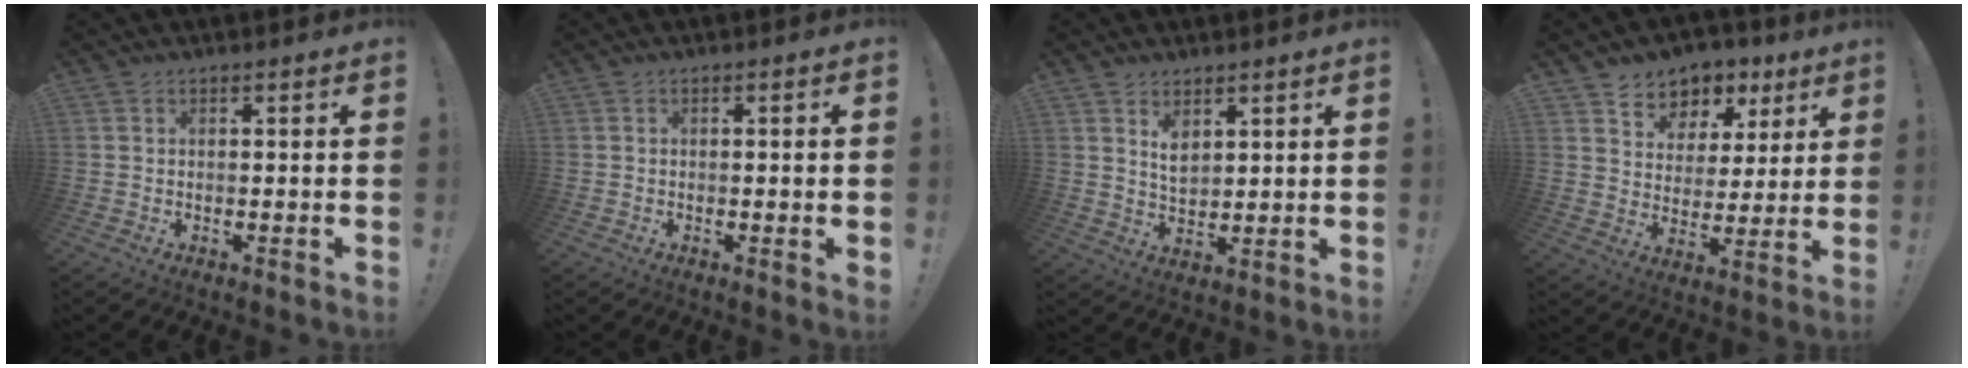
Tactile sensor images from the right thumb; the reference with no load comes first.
{"total": 2.1, "force": [-0.2, -0.4, 2.0], "torque": [-0.033, -0.003, -0.004]}
{"total": 5.3, "force": [3.4, 3.2, 2.4], "torque": [-0.030, -0.020, 0.059]}
{"total": 7.1, "force": [3.6, 6.1, 1.2], "torque": [-0.004, -0.036, 0.070]}